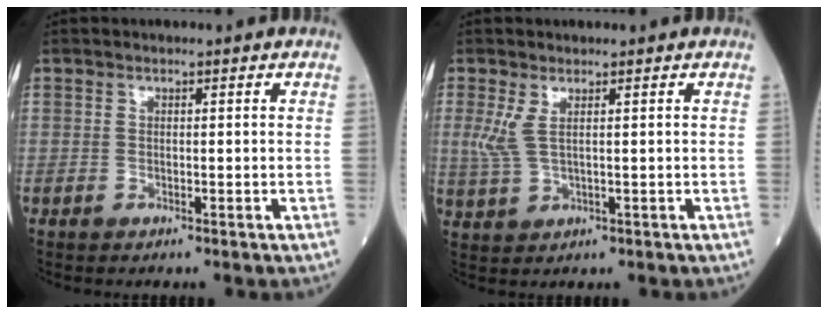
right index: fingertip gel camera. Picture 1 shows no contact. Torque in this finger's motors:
{"motor_torque": [0.59, 0.19, 0.31, 0.08]}